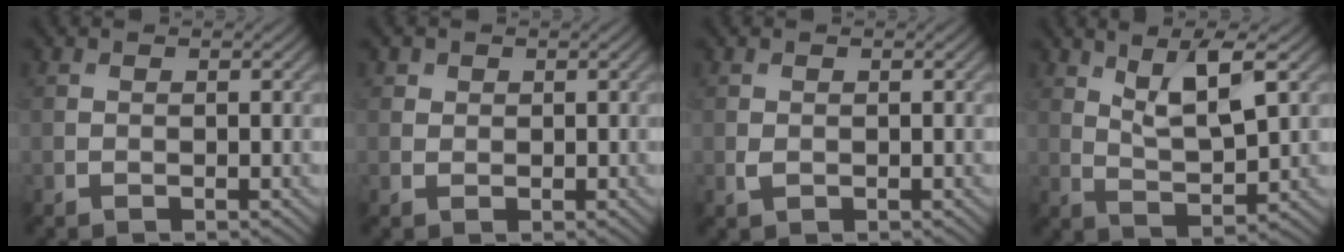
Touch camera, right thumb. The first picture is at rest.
{"total": 1.4, "force": [0.7, 1.1, 0.3], "torque": [-0.001, -0.002, 0.009]}
{"total": 0.8, "force": [0.0, 0.6, 0.5], "torque": [-0.013, -0.003, 0.002]}
{"total": 7.1, "force": [3.6, 1.9, 5.8], "torque": [-0.107, -0.006, 0.073]}